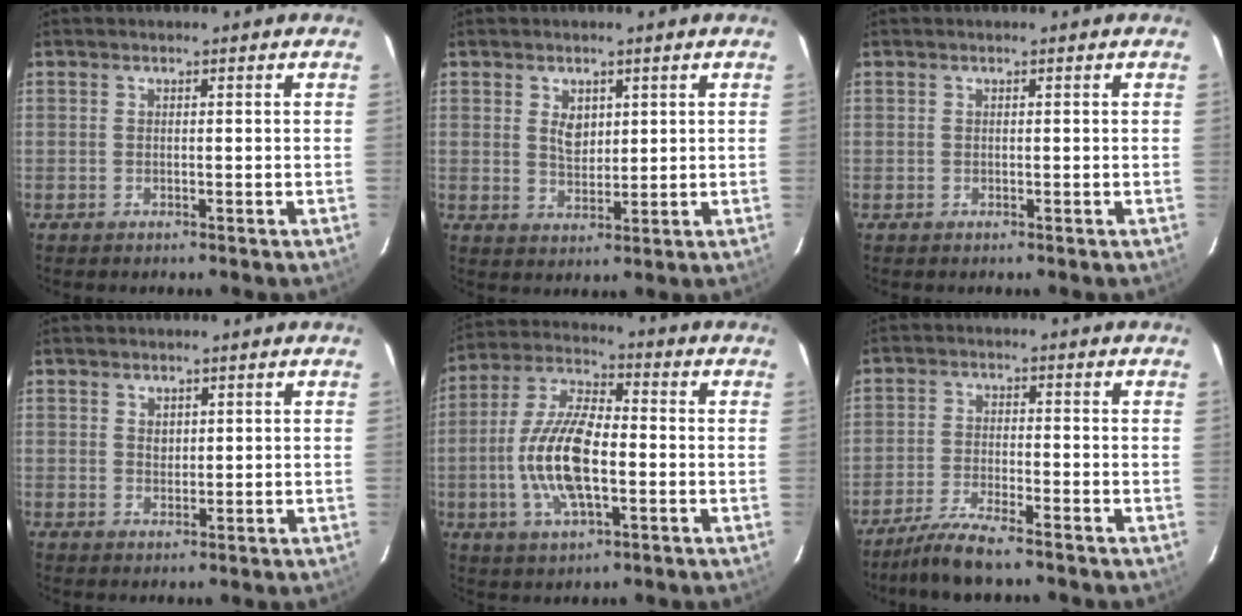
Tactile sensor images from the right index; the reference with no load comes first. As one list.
[{"total": 4.0, "force": [1.4, 2.7, 2.6], "torque": [-0.042, 0.002, 0.028]}, {"total": 0.0}, {"total": 1.7, "force": [0.9, 1.3, 0.6], "torque": [-0.006, 0.004, 0.018]}, {"total": 14.3, "force": [-2.8, 5.8, 12.8], "torque": [-0.268, 0.001, -0.055]}, {"total": 6.8, "force": [-5.8, 0.5, 3.5], "torque": [-0.092, -0.009, -0.110]}]